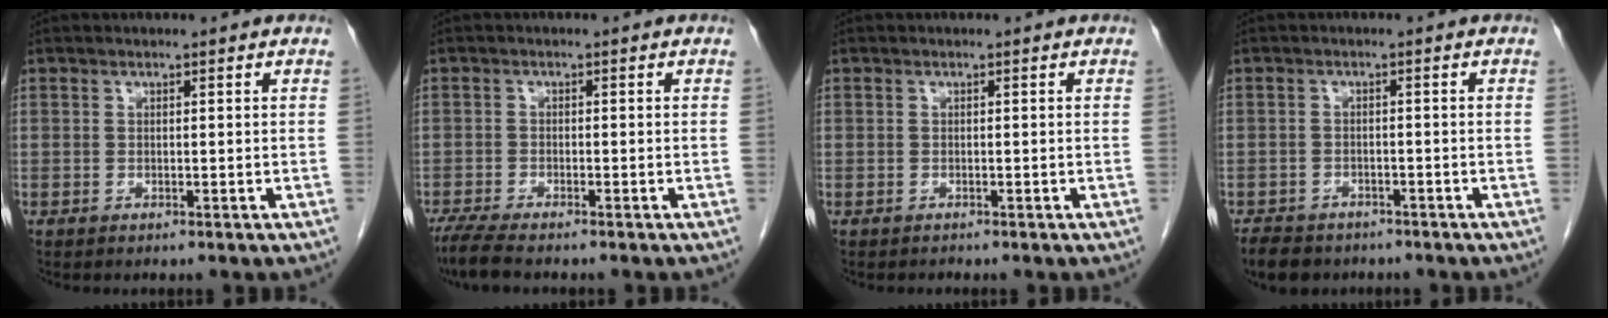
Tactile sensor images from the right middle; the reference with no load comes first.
{"total": 4.5, "force": [-3.7, 0.3, 2.5], "torque": [-0.052, -0.014, -0.067]}
{"total": 0.0}
{"total": 6.4, "force": [-5.2, 3.2, 2.0], "torque": [-0.034, -0.002, -0.075]}